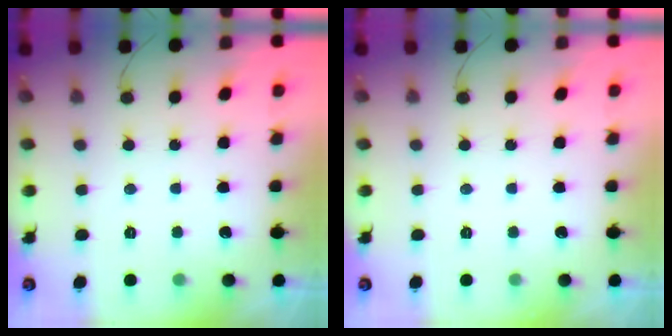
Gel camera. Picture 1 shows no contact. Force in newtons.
{"total": 0.0}